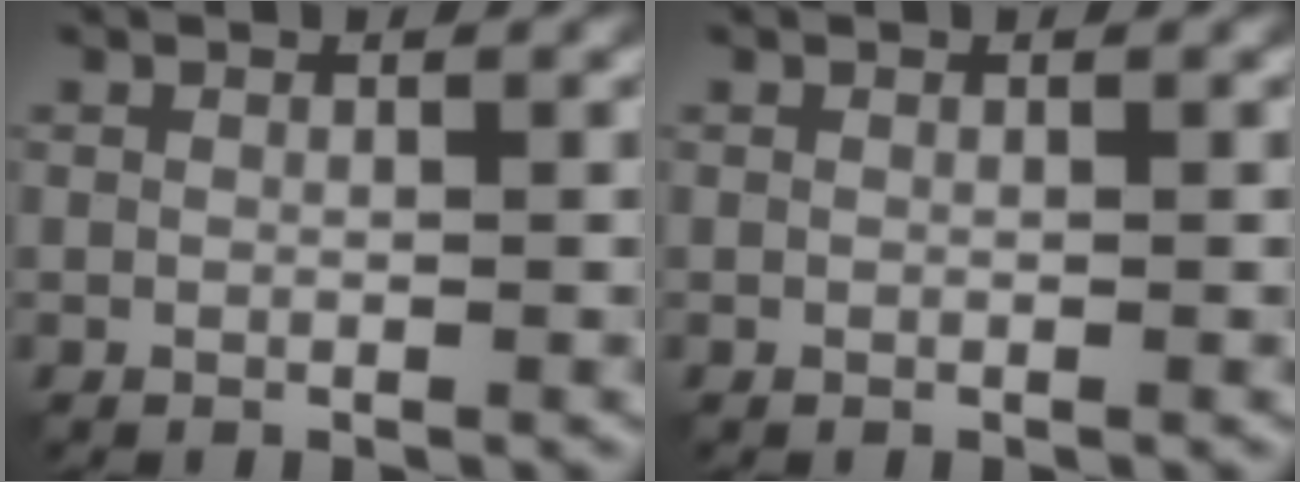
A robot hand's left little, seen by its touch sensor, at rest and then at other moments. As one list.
[{"total": 0.0}]